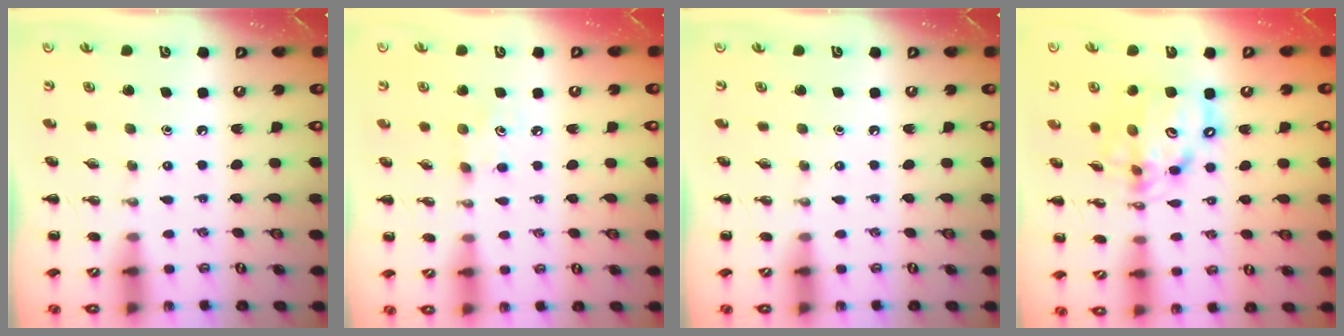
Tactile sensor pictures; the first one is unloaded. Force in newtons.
{"total": 4.3, "press": 4.1, "slide": 1.1}
{"total": 0.0}
{"total": 14.8, "press": 14.4, "slide": 3.5}